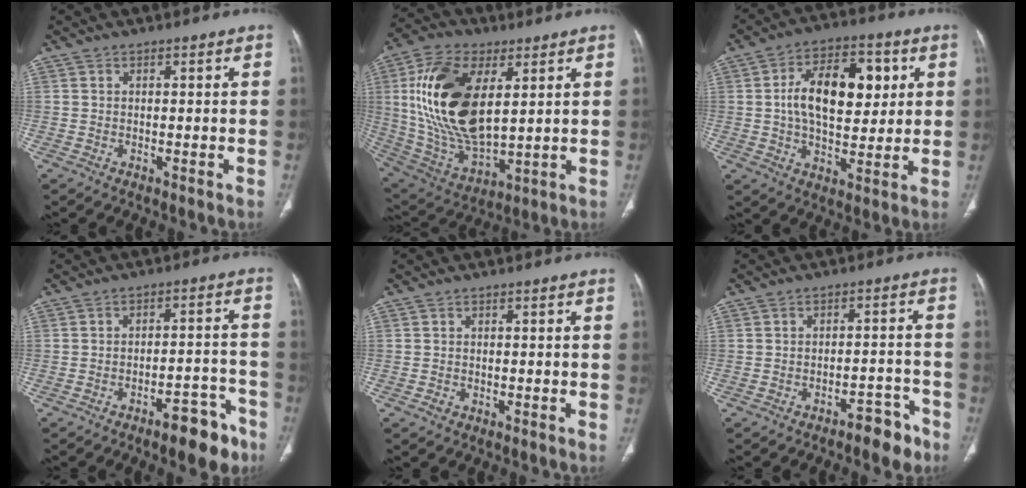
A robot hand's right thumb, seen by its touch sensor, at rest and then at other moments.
{"total": 22.8, "force": [5.4, 11.8, 18.8], "torque": [-0.363, -0.023, 0.106]}
{"total": 15.9, "force": [3.0, 9.0, 12.8], "torque": [-0.176, 0.004, 0.047]}
{"total": 9.2, "force": [-6.1, 3.3, 6.1], "torque": [-0.061, 0.048, -0.081]}
{"total": 0.8, "force": [-0.4, 0.7, 0.3], "torque": [-0.006, 0.004, -0.007]}
{"total": 5.9, "force": [-4.2, 2.4, 3.3], "torque": [-0.031, 0.043, -0.052]}